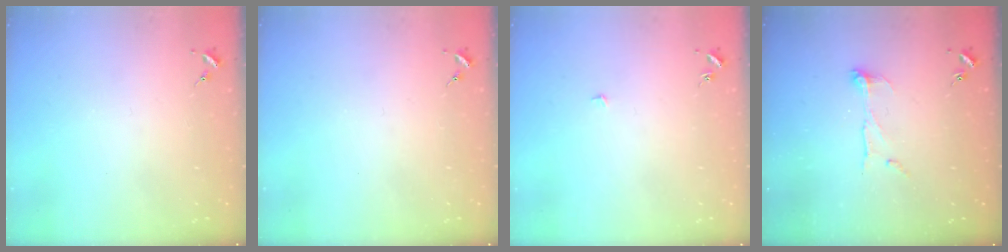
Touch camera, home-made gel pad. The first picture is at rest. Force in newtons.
{"total": 0.0}
{"total": 2.1, "press": 2.1, "slide": 0.1}
{"total": 6.9, "press": 6.9, "slide": 0.2}